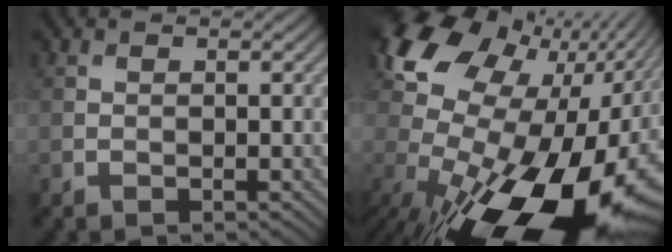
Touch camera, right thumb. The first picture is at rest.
{"total": 20.2, "force": [-1.3, 13.1, 15.3], "torque": [-0.253, -0.046, -0.009]}